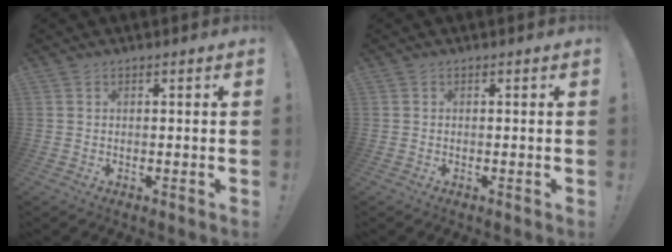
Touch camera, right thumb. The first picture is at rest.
{"total": 0.0}